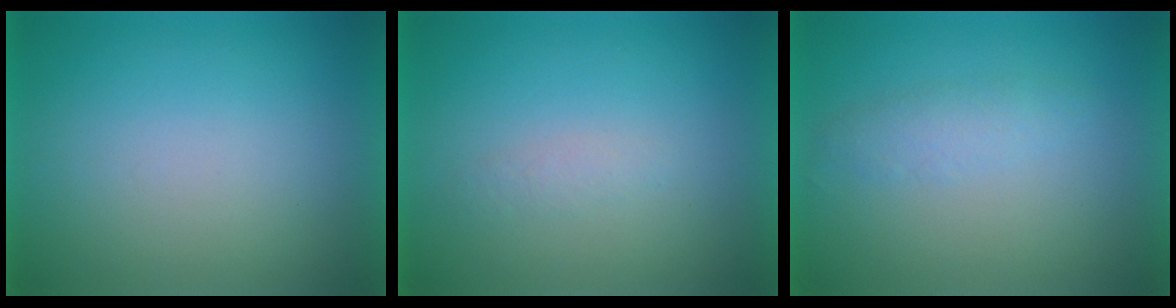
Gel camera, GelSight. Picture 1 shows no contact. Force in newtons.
{"total": 1.3}
{"total": 2.5}